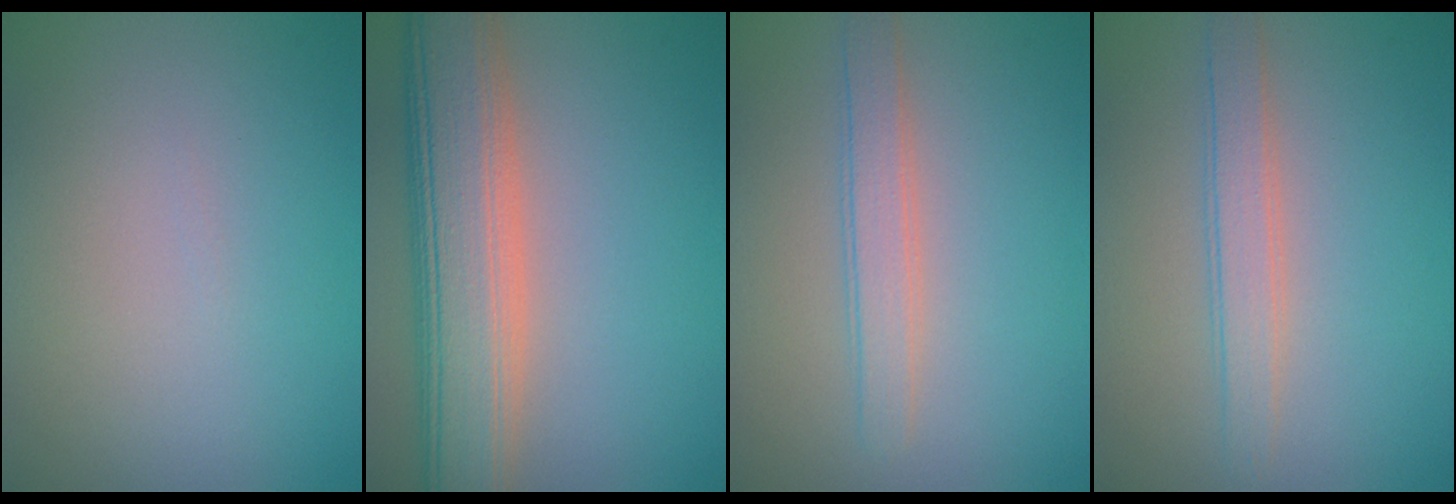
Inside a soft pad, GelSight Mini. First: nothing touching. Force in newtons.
{"total": 8.9, "press": 8.9, "slide": 0.8}
{"total": 2.6, "press": 2.6, "slide": 0.2}
{"total": 2.6, "press": 2.6, "slide": 0.0}